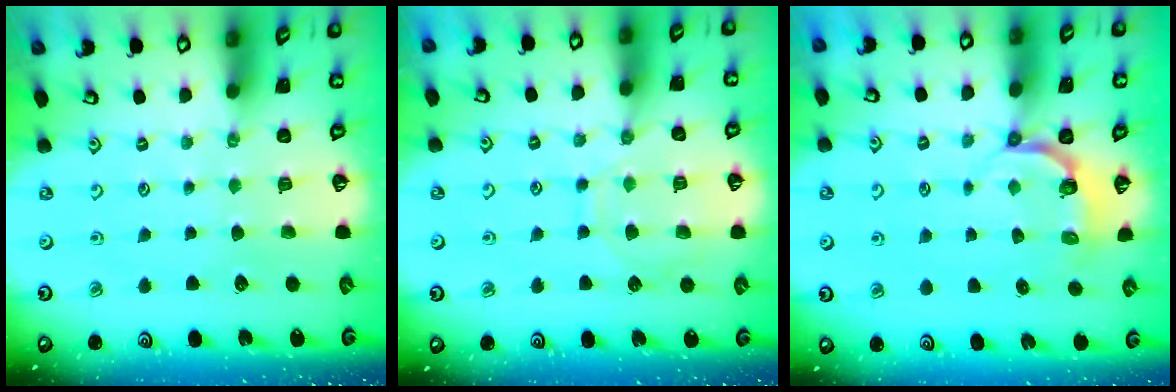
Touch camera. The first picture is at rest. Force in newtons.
{"total": 10.3, "press": 10.2, "slide": 1.0}
{"total": 4.9, "press": 3.8, "slide": 3.0}